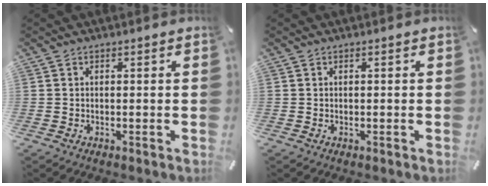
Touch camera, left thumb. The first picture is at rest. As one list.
[{"total": 0.0}]